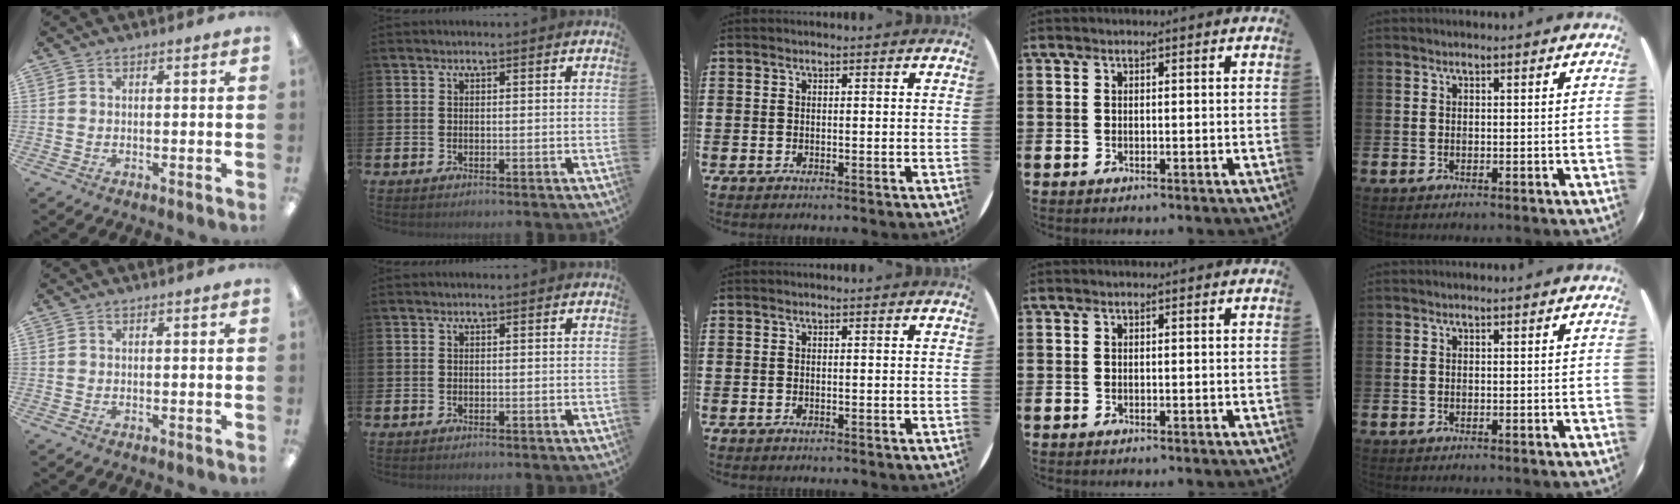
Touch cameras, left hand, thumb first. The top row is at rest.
{}